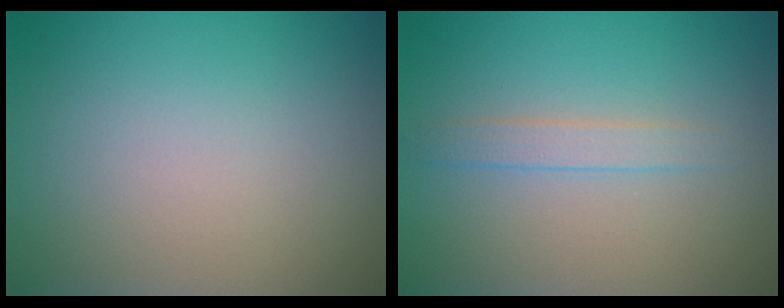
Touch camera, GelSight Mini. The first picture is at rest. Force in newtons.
{"total": 1.3, "press": 1.3, "slide": 0.0}